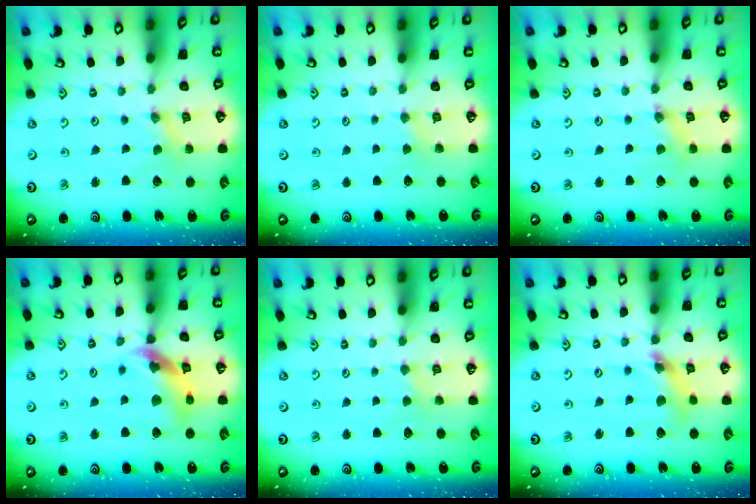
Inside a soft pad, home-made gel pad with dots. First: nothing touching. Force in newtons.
{"total": 2.5, "press": 2.4, "slide": 0.4}
{"total": 1.2, "press": 1.1, "slide": 0.3}
{"total": 13.8, "press": 13.7, "slide": 1.6}
{"total": 2.5, "press": 2.4, "slide": 0.4}
{"total": 10.0, "press": 9.9, "slide": 1.3}